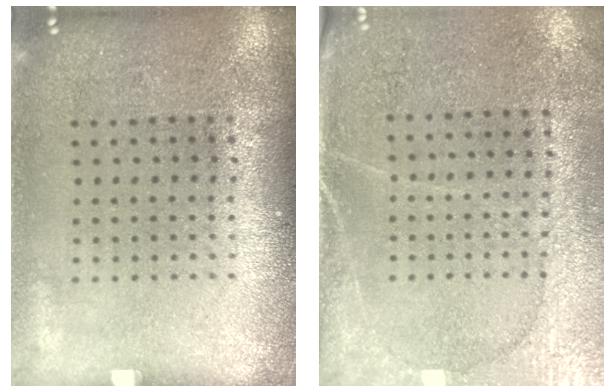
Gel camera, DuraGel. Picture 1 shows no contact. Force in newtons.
{"total": 2.9, "press": 2.5, "slide": 1.4}